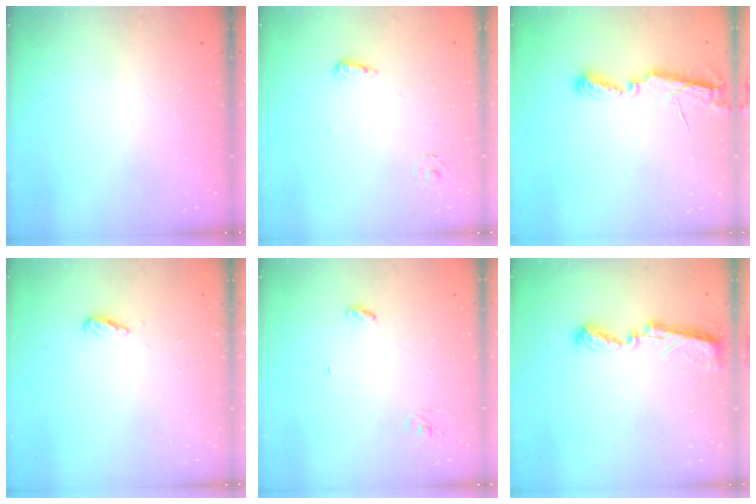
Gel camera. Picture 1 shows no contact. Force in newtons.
{"total": 6.2, "press": 6.0, "slide": 1.2}
{"total": 6.9, "press": 6.9, "slide": 0.1}
{"total": 2.7, "press": 2.6, "slide": 0.4}
{"total": 3.2, "press": 3.2, "slide": 0.3}
{"total": 8.9, "press": 8.9, "slide": 0.2}